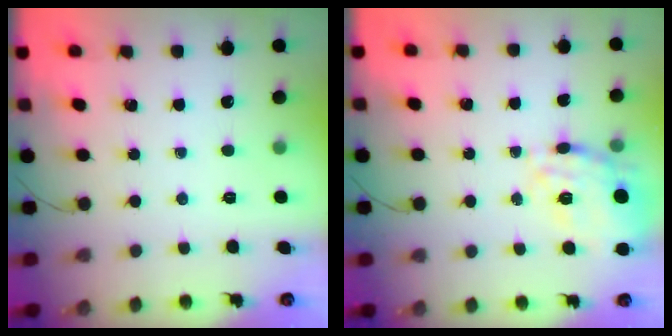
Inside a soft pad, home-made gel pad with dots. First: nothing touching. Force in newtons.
{"total": 20.6, "press": 20.6, "slide": 1.2}